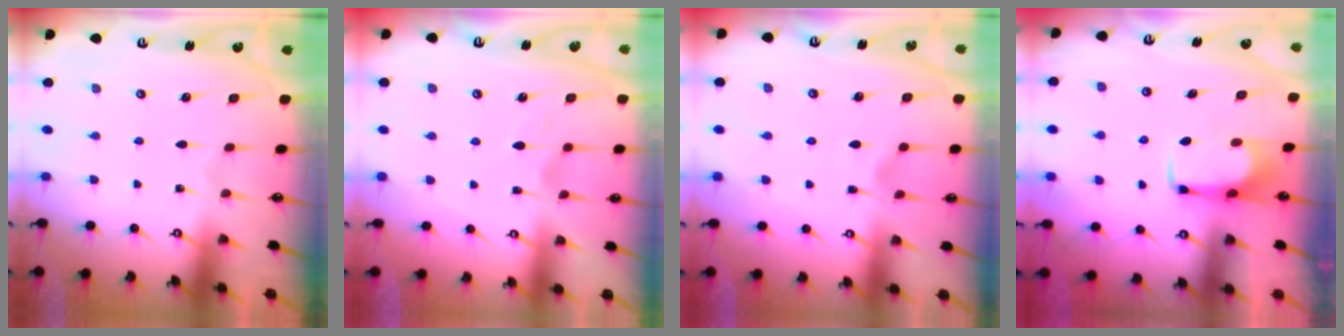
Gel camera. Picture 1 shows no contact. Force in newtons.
{"total": 1.6, "press": 1.1, "slide": 1.2}
{"total": 1.8, "press": 1.3, "slide": 1.2}
{"total": 1.6, "press": 1.6, "slide": 0.5}